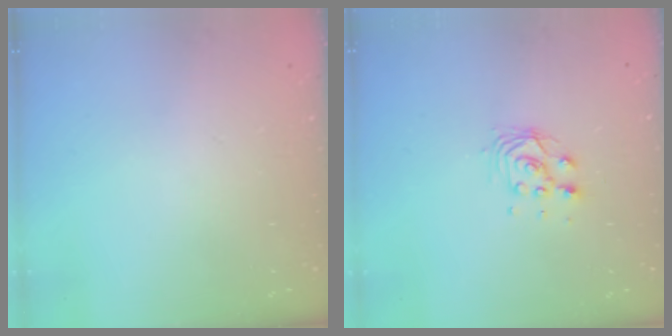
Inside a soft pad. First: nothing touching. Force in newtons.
{"total": 5.9, "press": 5.9, "slide": 0.2}